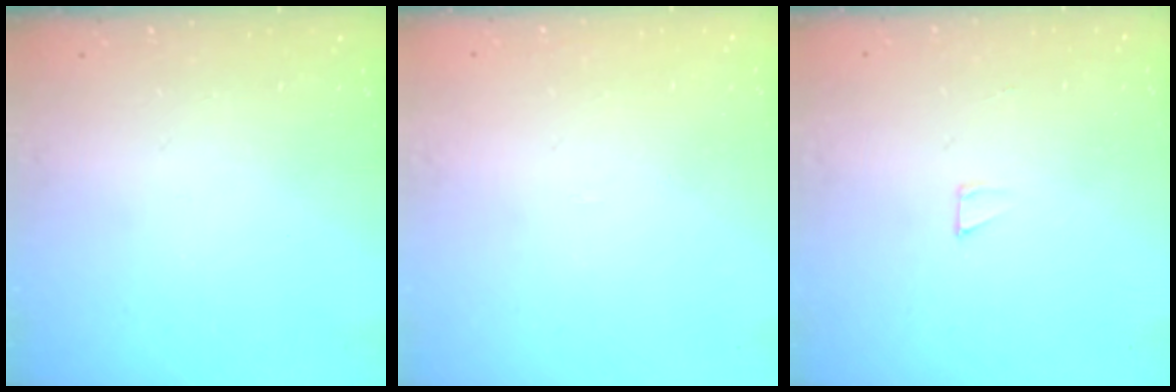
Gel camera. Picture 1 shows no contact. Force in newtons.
{"total": 2.6, "press": 2.6, "slide": 0.2}
{"total": 2.0, "press": 2.0, "slide": 0.0}